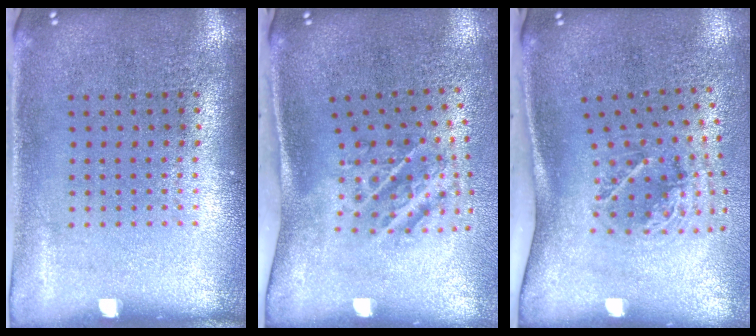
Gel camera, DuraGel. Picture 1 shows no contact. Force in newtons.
{"total": 2.0, "press": 1.2, "slide": 1.6}
{"total": 2.1, "press": 1.3, "slide": 1.7}